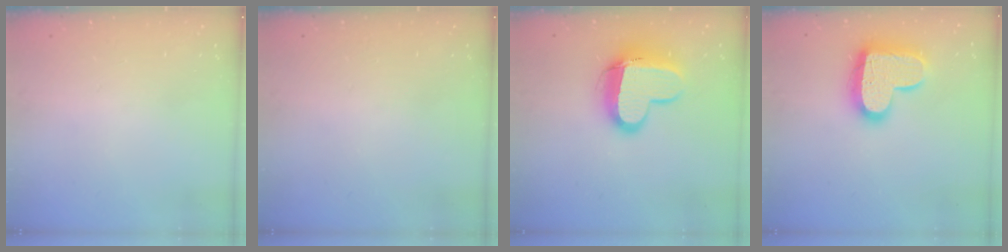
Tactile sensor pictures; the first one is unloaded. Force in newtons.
{"total": 0.0}
{"total": 13.5, "press": 13.5, "slide": 1.4}
{"total": 17.2, "press": 17.1, "slide": 1.3}